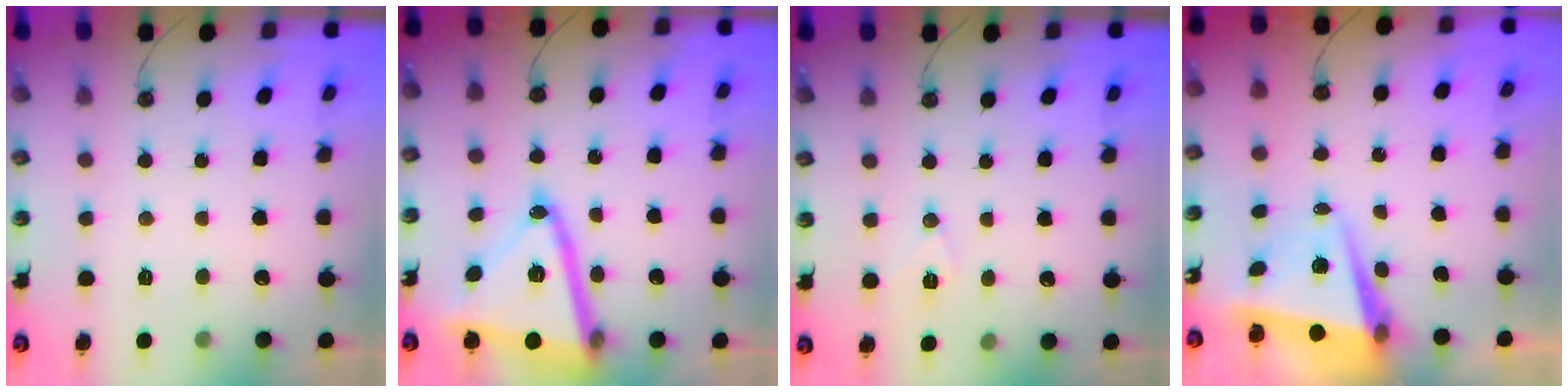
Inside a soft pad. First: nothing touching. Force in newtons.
{"total": 18.7, "press": 18.5, "slide": 2.8}
{"total": 7.5, "press": 6.1, "slide": 4.4}
{"total": 6.6, "press": 6.5, "slide": 1.2}